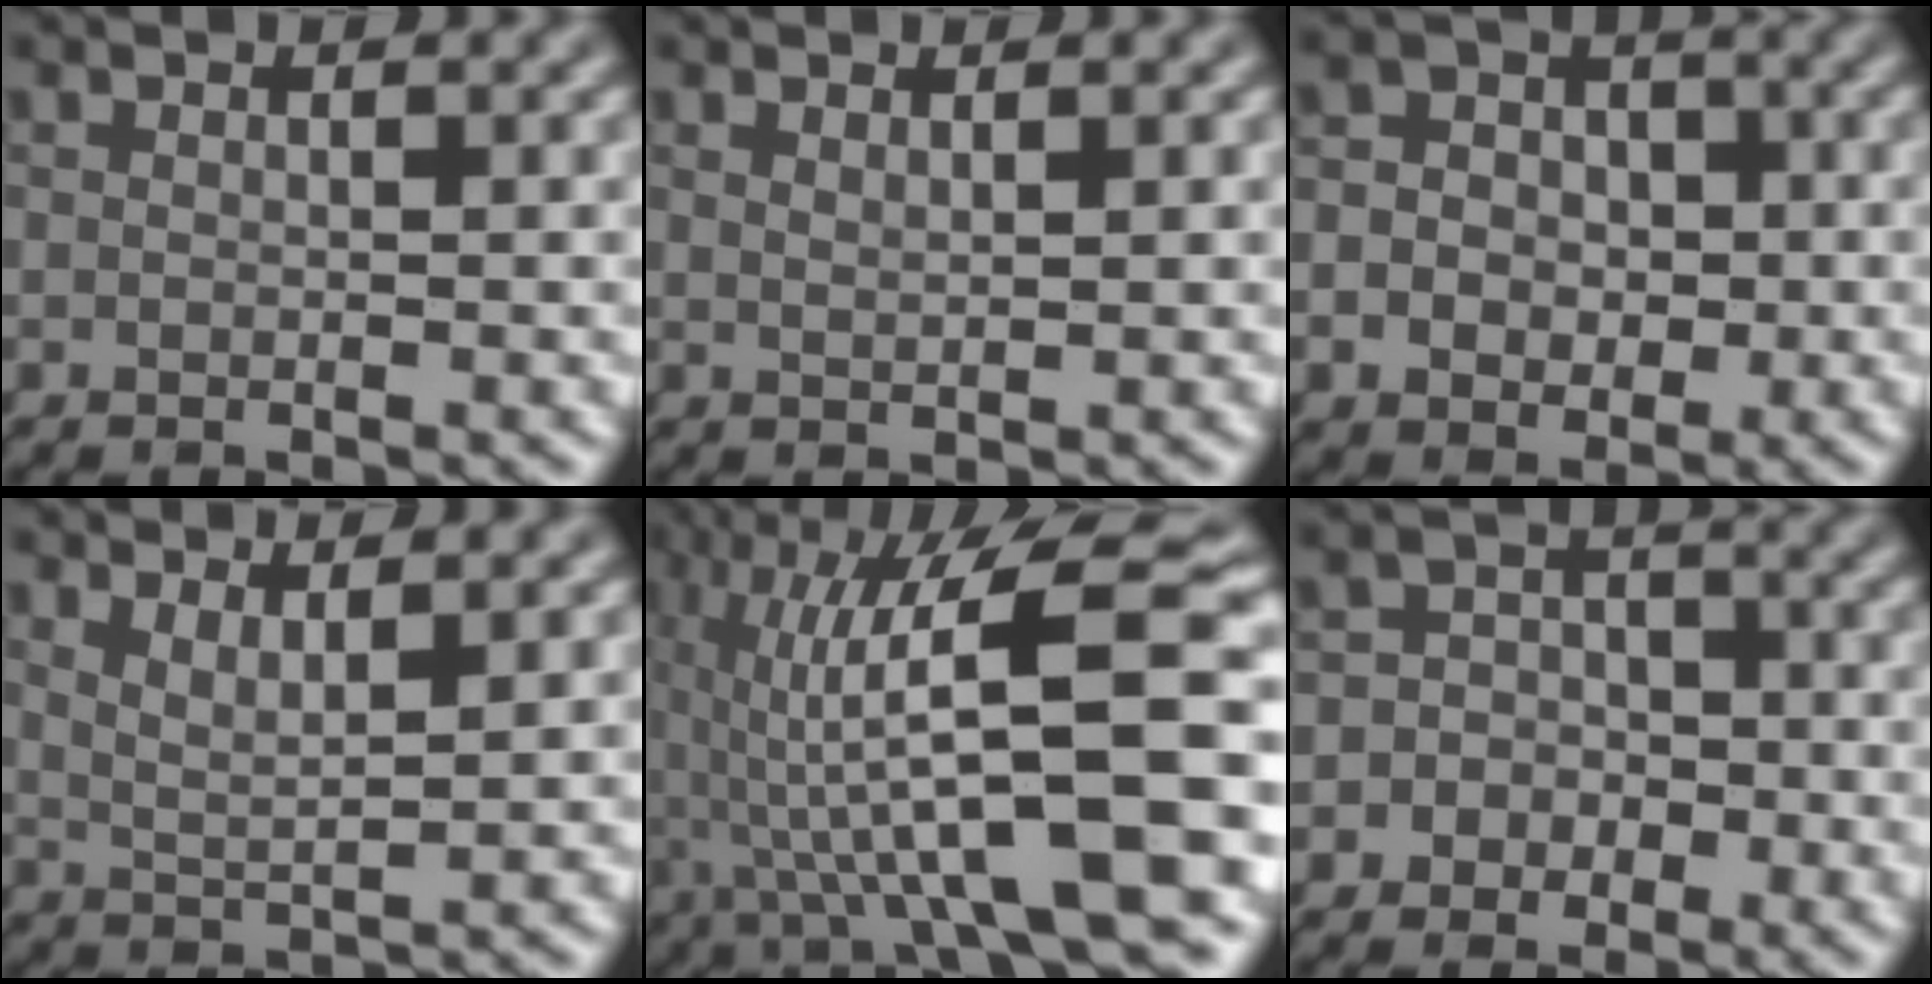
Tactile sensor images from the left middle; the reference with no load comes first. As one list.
[{"total": 1.1, "force": [0.8, 0.5, 0.6], "torque": [-0.010, -0.008, 0.006]}, {"total": 6.5, "force": [-0.9, 5.9, 2.6], "torque": [-0.035, 0.009, -0.048]}, {"total": 2.7, "force": [1.8, 0.9, 1.8], "torque": [-0.030, -0.012, 0.029]}, {"total": 13.9, "force": [-1.7, 3.1, 13.5], "torque": [-0.230, 0.016, -0.030]}, {"total": 5.0, "force": [-1.9, 4.6, 0.8], "torque": [0.016, 0.001, -0.056]}]